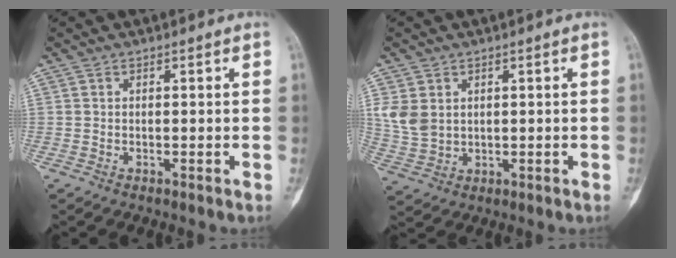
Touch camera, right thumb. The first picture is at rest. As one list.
[{"total": 5.9, "force": [1.7, 4.6, 3.3], "torque": [-0.060, -0.004, 0.046]}]